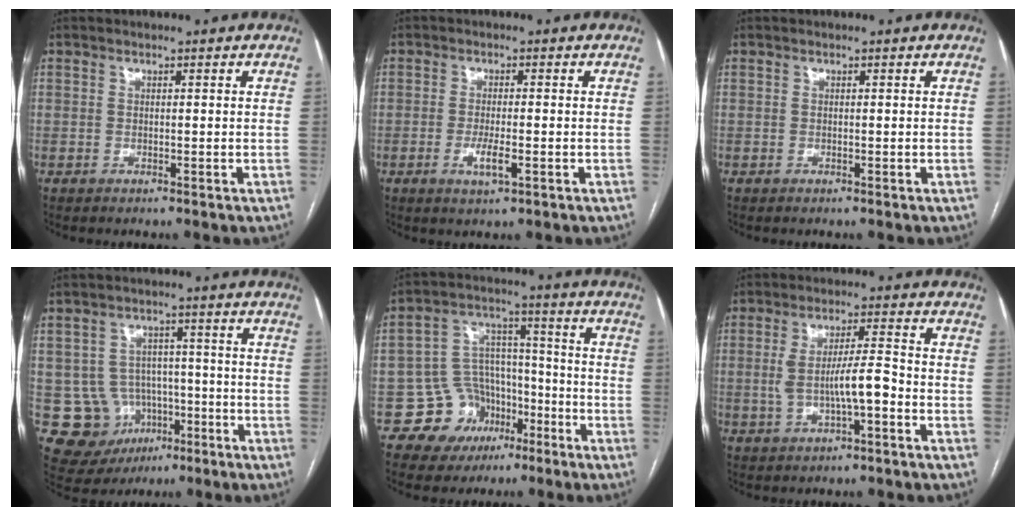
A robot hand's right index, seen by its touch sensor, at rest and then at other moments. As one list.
[{"total": 3.6, "force": [-1.2, 0.6, 3.3], "torque": [-0.065, -0.005, -0.020]}, {"total": 0.0}, {"total": 9.8, "force": [-2.9, 9.0, 2.4], "torque": [-0.041, 0.026, -0.030]}, {"total": 10.2, "force": [-5.2, 8.6, 1.6], "torque": [-0.013, 0.059, -0.072]}, {"total": 6.7, "force": [-1.4, 1.2, 6.5], "torque": [-0.122, 0.015, -0.022]}]